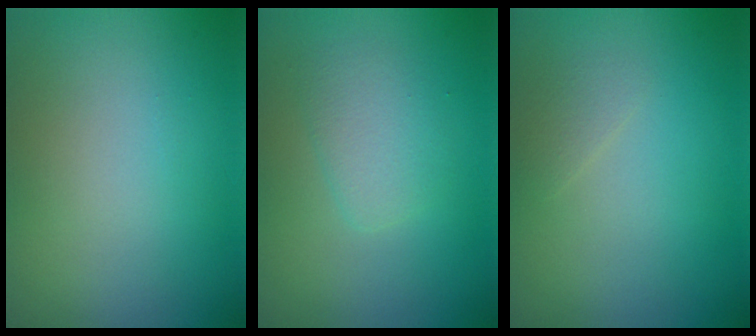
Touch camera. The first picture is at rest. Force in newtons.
{"total": 2.1, "press": 2.1, "slide": 0.1}
{"total": 0.8, "press": 0.8, "slide": 0.0}